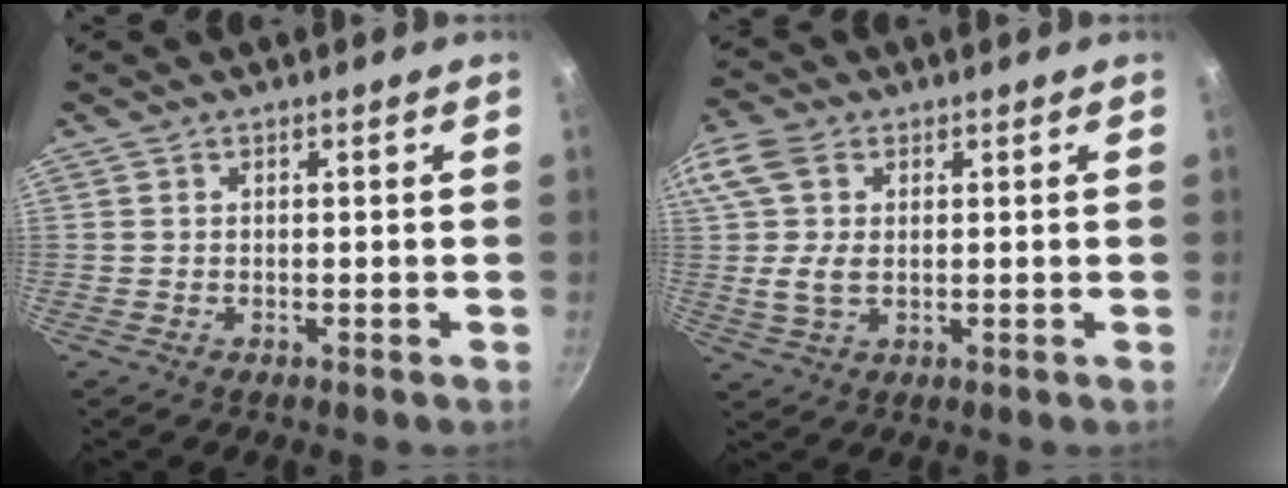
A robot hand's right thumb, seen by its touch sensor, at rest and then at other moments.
{"total": 9.1, "force": [1.8, 5.9, 6.8], "torque": [-0.133, 0.007, 0.027]}